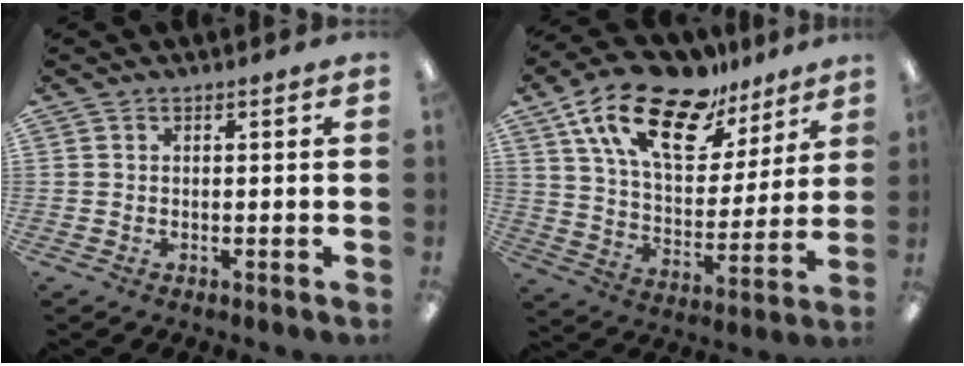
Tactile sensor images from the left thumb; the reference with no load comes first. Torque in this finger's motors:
{"motor_torque": [0.47, 0.52, 1.45, -1.32, 0.42]}